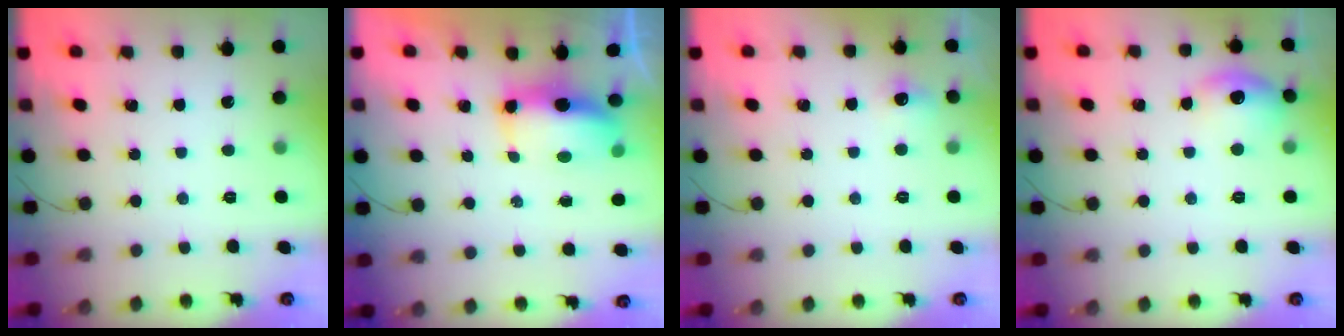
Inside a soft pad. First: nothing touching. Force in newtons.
{"total": 14.8, "press": 9.8, "slide": 11.0}
{"total": 4.6, "press": 4.3, "slide": 1.7}
{"total": 10.0, "press": 8.8, "slide": 4.8}